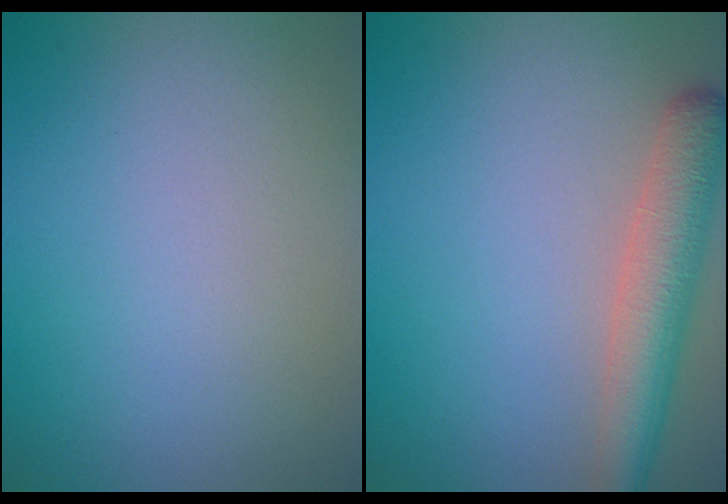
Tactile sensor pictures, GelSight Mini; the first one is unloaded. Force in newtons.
{"total": 5.1, "press": 5.1, "slide": 0.3}